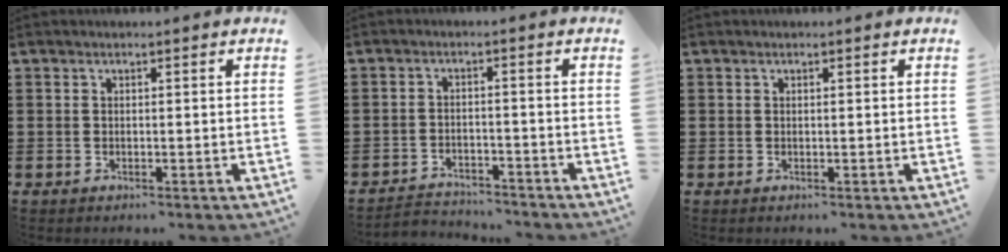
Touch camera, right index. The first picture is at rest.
{"total": 2.9, "force": [-2.9, 0.5, -0.1], "torque": [-0.007, 0.000, -0.063]}
{"total": 0.0}